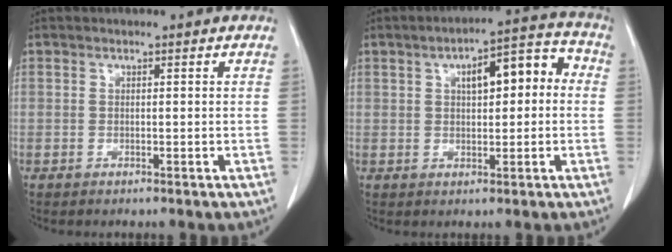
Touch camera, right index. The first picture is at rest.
{"total": 8.8, "force": [1.6, 3.2, 8.0], "torque": [-0.109, 0.039, 0.020]}